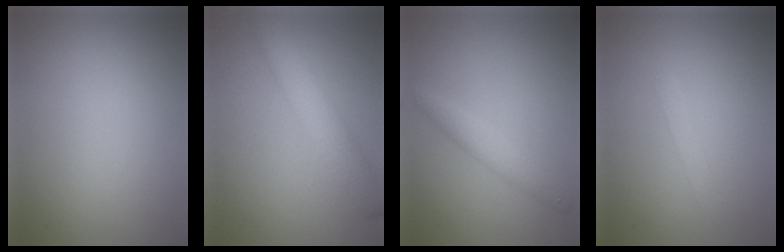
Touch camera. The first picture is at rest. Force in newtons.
{"total": 4.0, "press": 4.0, "slide": 0.2}
{"total": 2.1, "press": 2.1, "slide": 0.0}
{"total": 0.9, "press": 0.9, "slide": 0.2}